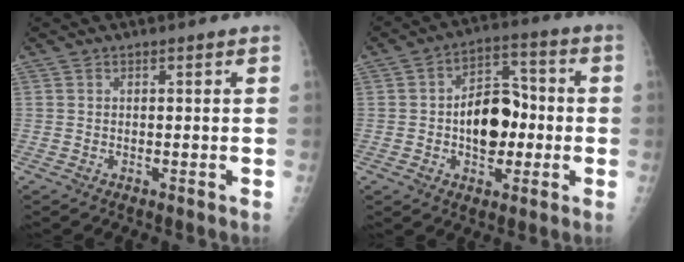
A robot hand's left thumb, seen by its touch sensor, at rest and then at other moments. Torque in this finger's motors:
{"motor_torque": [1.12, 1.02, 0.56, -0.43, 0.24]}